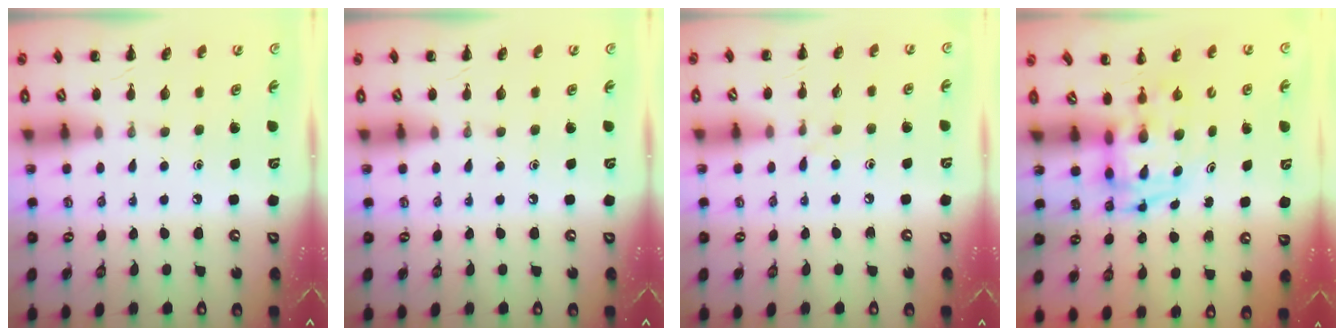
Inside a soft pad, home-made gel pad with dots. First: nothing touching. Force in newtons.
{"total": 0.0}
{"total": 5.3, "press": 4.9, "slide": 2.0}
{"total": 3.3, "press": 3.3, "slide": 0.7}